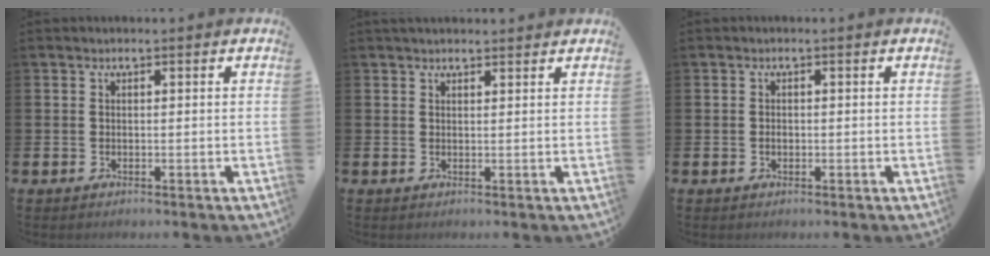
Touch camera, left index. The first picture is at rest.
{"total": 1.5, "force": [1.5, 0.4, 0.2], "torque": [0.002, -0.002, 0.025]}
{"total": 0.8, "force": [-0.2, 0.5, 0.5], "torque": [-0.007, 0.002, -0.005]}